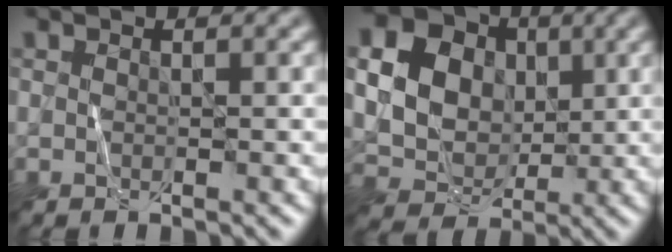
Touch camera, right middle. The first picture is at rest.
{"total": 19.1, "force": [4.3, 17.0, 7.5], "torque": [-0.202, 0.035, 0.049]}